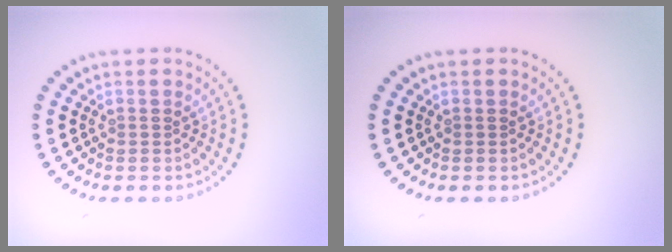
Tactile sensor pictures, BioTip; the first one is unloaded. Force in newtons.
{"total": 0.0}